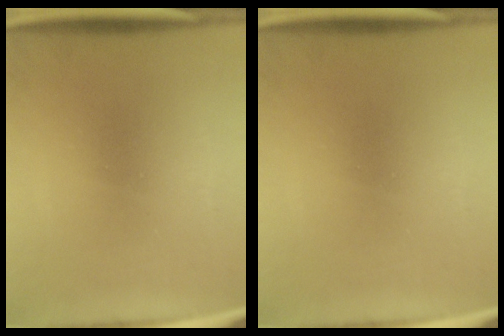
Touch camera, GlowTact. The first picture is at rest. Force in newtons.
{"total": 0.0}